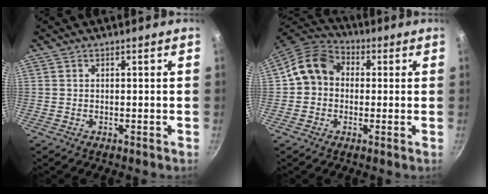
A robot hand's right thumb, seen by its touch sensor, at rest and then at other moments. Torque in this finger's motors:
{"motor_torque": [-0.13, 0.33, 0.12, 0.08, 0.17]}